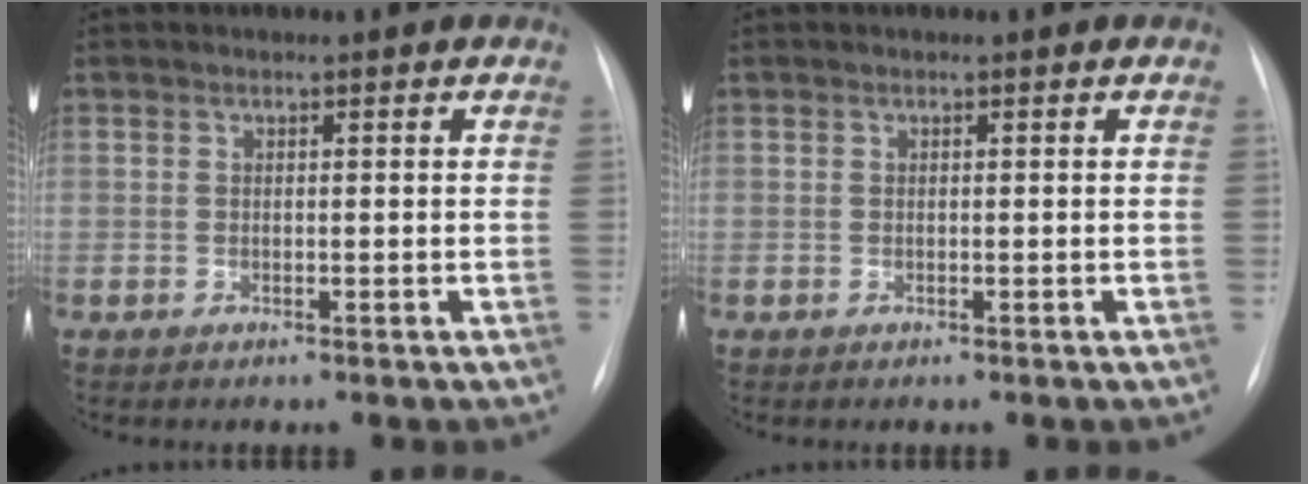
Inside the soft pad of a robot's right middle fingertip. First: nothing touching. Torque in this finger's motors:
{"motor_torque": [0.00, 0.00, 0.00, 0.00]}